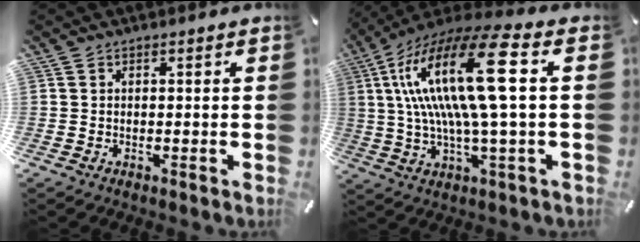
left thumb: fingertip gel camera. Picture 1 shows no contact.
{"total": 22.8, "force": [3.9, 5.3, 21.8], "torque": [-0.466, -0.015, 0.045]}